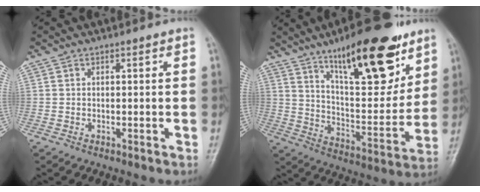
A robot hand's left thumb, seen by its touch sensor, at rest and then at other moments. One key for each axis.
{"total": 22.3, "fx": 14.0, "fy": 7.3, "fz": 15.7, "tx": -0.200, "ty": -0.070, "tz": 0.230}